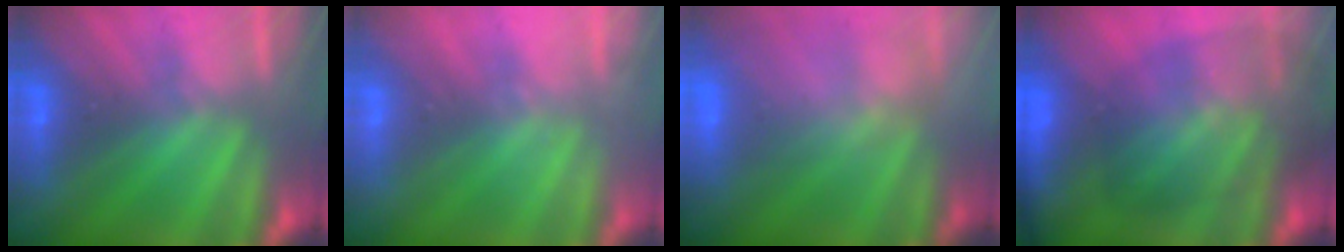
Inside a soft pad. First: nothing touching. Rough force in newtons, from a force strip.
{"total": 2.1}
{"total": 9.6}
{"total": 11.5}